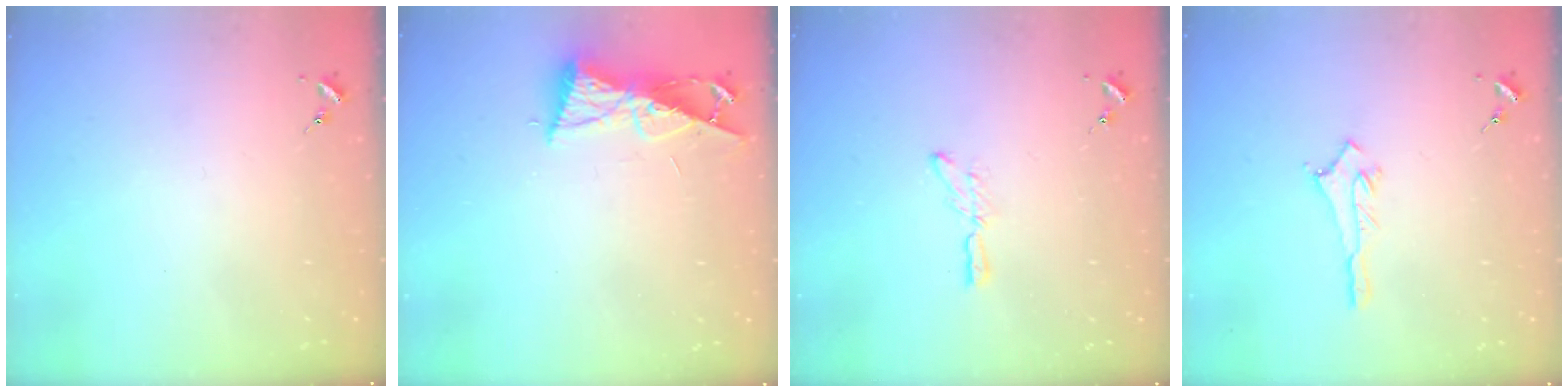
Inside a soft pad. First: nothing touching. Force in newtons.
{"total": 8.3, "press": 8.3, "slide": 0.8}
{"total": 5.2, "press": 5.1, "slide": 0.5}
{"total": 2.8, "press": 2.8, "slide": 0.4}